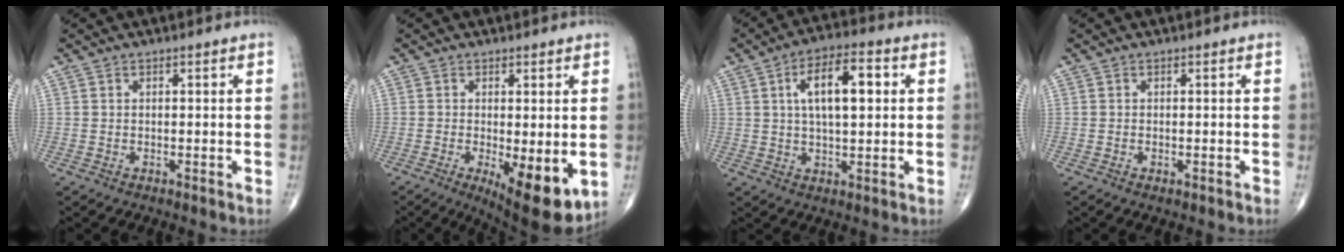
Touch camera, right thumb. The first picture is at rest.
{"total": 10.7, "force": [-2.6, 3.6, 9.8], "torque": [-0.138, -0.025, -0.028]}
{"total": 11.1, "force": [2.5, 4.6, 9.8], "torque": [-0.154, 0.011, 0.038]}
{"total": 0.7, "force": [-0.3, 0.3, 0.5], "torque": [-0.010, -0.001, -0.004]}